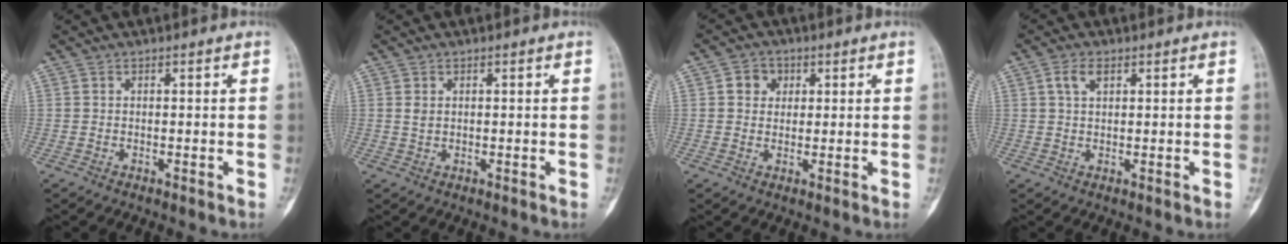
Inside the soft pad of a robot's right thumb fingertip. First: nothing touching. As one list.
[{"total": 1.3, "force": [0.4, 0.9, 0.8], "torque": [-0.012, 0.000, 0.011]}, {"total": 4.3, "force": [1.1, 3.8, 1.7], "torque": [0.000, 0.003, 0.012]}, {"total": 3.0, "force": [1.3, 1.6, 2.2], "torque": [-0.041, 0.004, 0.026]}]